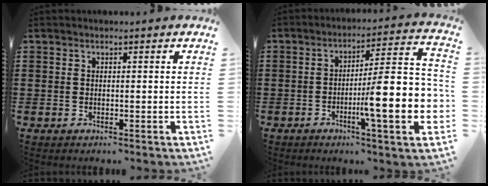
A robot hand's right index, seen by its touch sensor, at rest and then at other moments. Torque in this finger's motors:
{"motor_torque": [1.50, -0.64, 1.05, 0.21]}